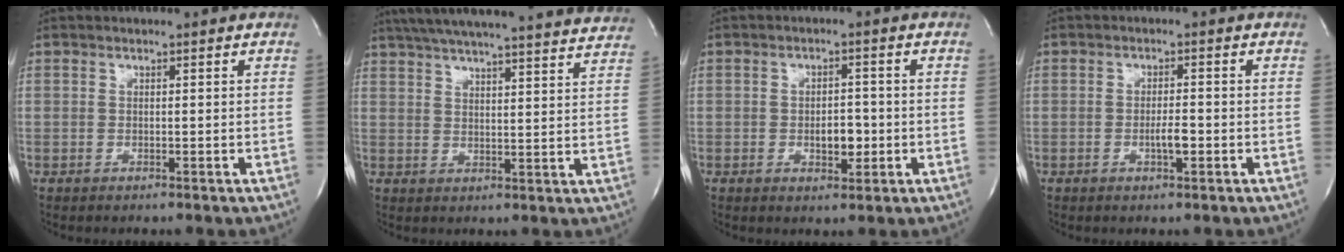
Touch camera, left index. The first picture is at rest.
{"total": 30.5, "force": [27.7, 2.6, 12.5], "torque": [-0.213, -0.028, 0.347]}
{"total": 3.8, "force": [-1.0, 1.9, 3.1], "torque": [-0.046, -0.001, -0.010]}
{"total": 2.4, "force": [-1.0, 0.4, 2.2], "torque": [-0.043, -0.004, -0.016]}